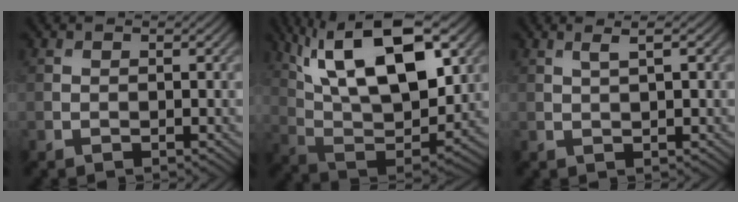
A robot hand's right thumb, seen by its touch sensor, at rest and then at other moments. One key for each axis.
{"total": 18.8, "fx": 8.5, "fy": 8.1, "fz": 14.6, "tx": -0.281, "ty": 0.033, "tz": 0.139}
{"total": 1.9, "fx": 0.7, "fy": 0.3, "fz": 1.7, "tx": -0.027, "ty": 0.005, "tz": 0.013}